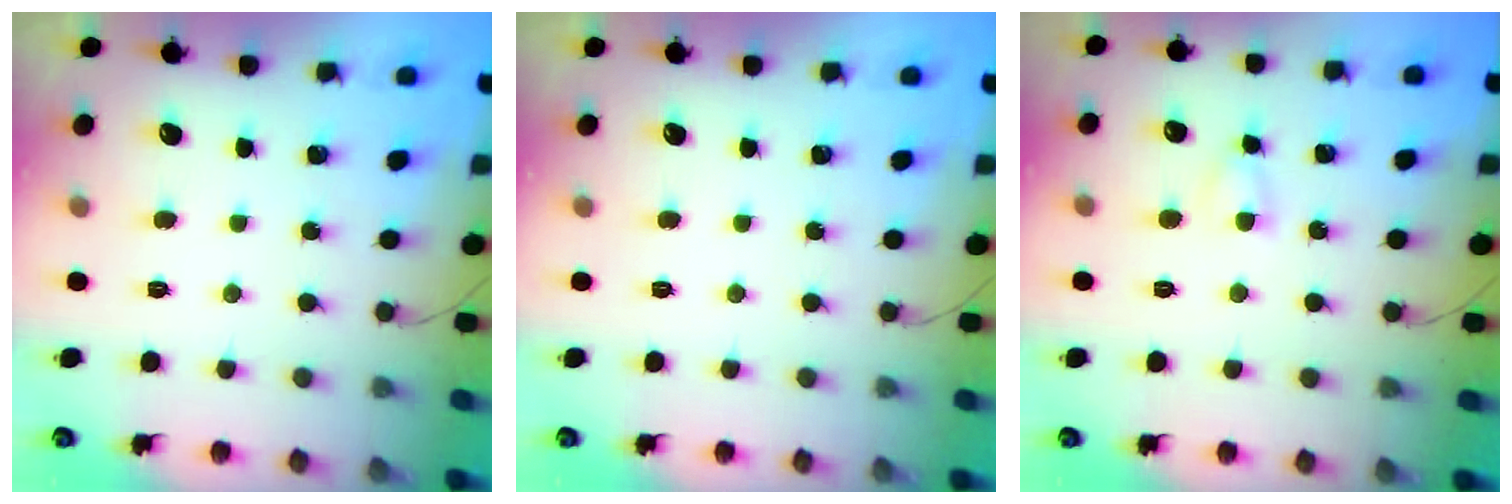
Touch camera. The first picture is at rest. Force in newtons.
{"total": 0.0}
{"total": 3.6, "press": 3.4, "slide": 1.3}